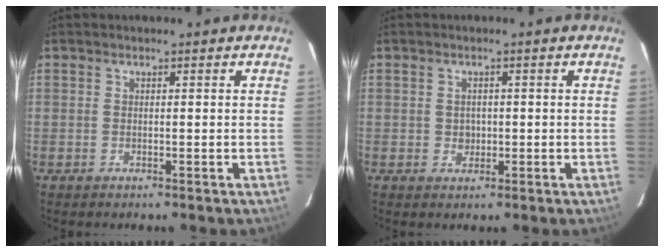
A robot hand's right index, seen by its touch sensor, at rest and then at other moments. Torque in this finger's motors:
{"motor_torque": [0.07, 0.10, 0.06, 0.00]}